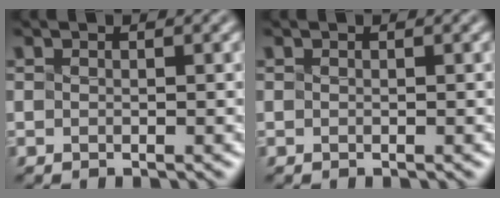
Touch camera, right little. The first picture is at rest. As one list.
[{"total": 0.0}]